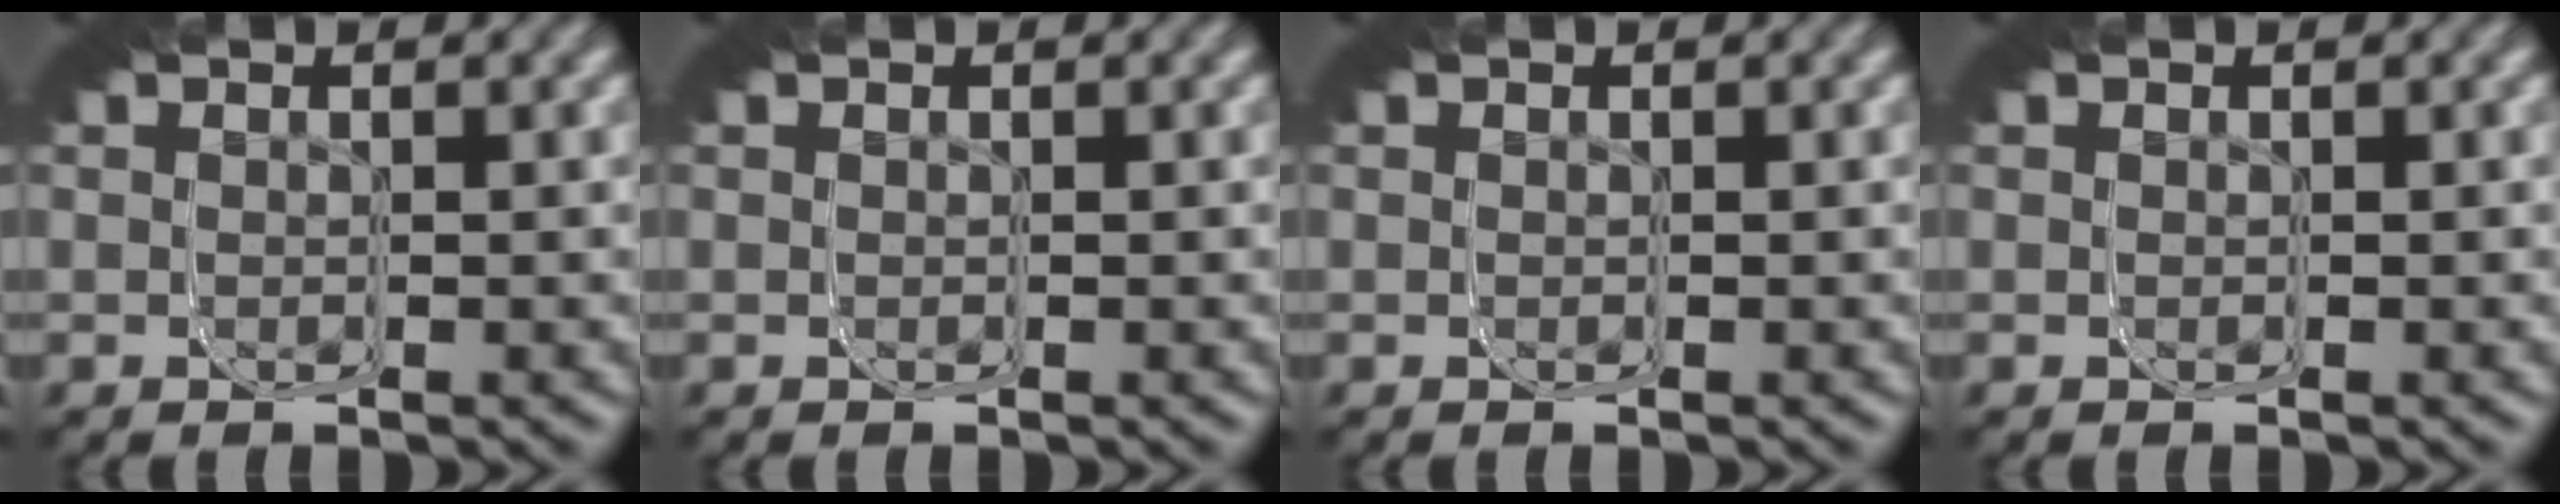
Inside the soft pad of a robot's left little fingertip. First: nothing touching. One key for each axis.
{"total": 0.0}
{"total": 0.0}
{"total": 0.0}